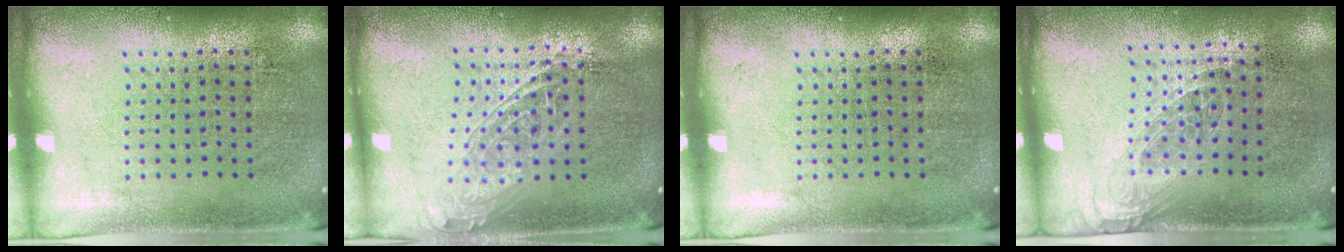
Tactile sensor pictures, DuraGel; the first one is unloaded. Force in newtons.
{"total": 1.5, "press": 1.3, "slide": 0.9}
{"total": 0.0}
{"total": 1.2, "press": 0.9, "slide": 0.7}